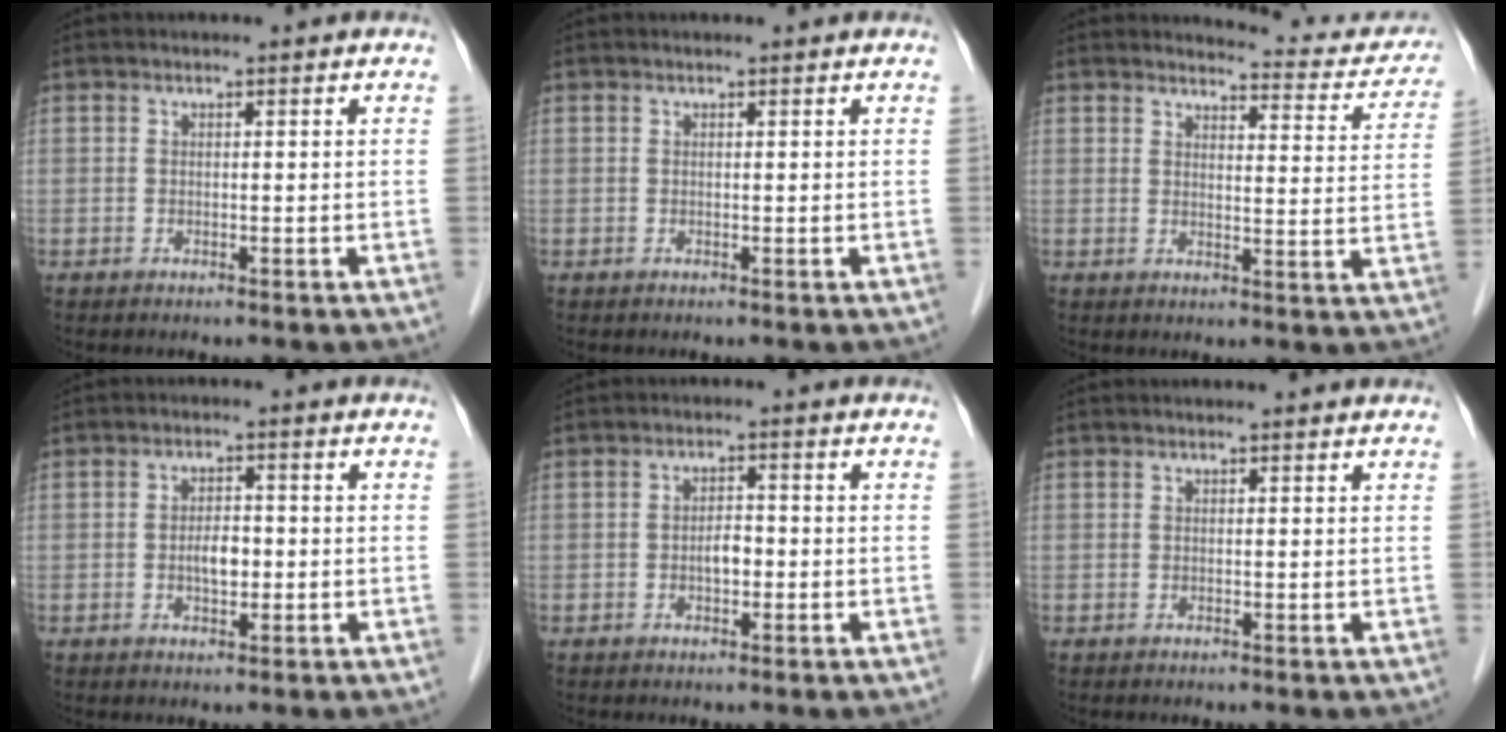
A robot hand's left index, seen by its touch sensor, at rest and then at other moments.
{"total": 0.8, "force": [0.8, 0.1, 0.3], "torque": [-0.005, 0.010, 0.013]}
{"total": 10.5, "force": [10.3, 2.0, 1.3], "torque": [0.007, -0.037, 0.099]}
{"total": 3.2, "force": [-0.7, 1.6, 2.7], "torque": [-0.046, 0.000, -0.010]}
{"total": 2.5, "force": [-0.8, 1.2, 2.0], "torque": [-0.031, 0.001, -0.012]}
{"total": 2.2, "force": [2.1, 0.3, 0.6], "torque": [-0.011, 0.012, 0.023]}